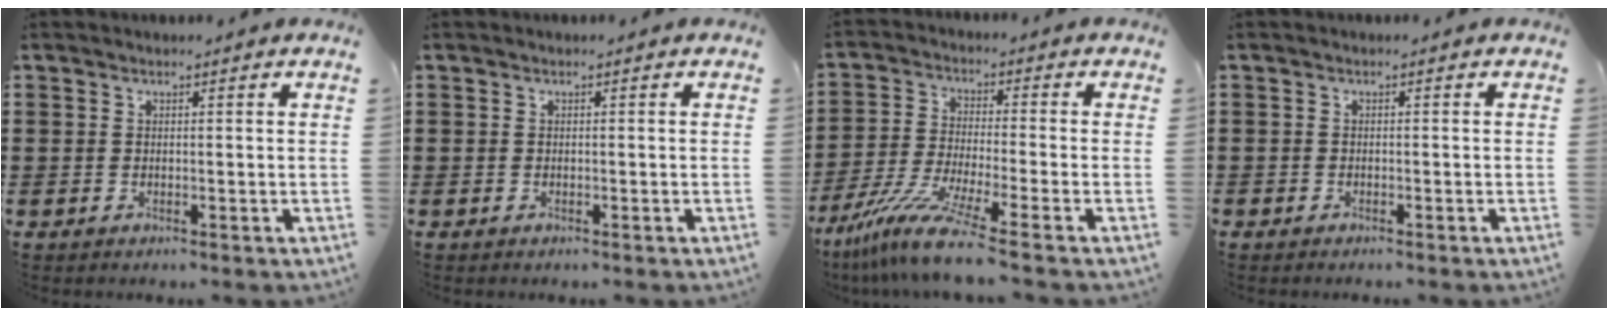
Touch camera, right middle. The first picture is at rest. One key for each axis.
{"total": 0.0}
{"total": 8.7, "fx": -6.7, "fy": -0.1, "fz": 5.5, "tx": -0.117, "ty": -0.013, "tz": -0.132}
{"total": 0.5, "fx": -0.4, "fy": 0.3, "fz": 0.0, "tx": 0.000, "ty": 0.002, "tz": -0.010}